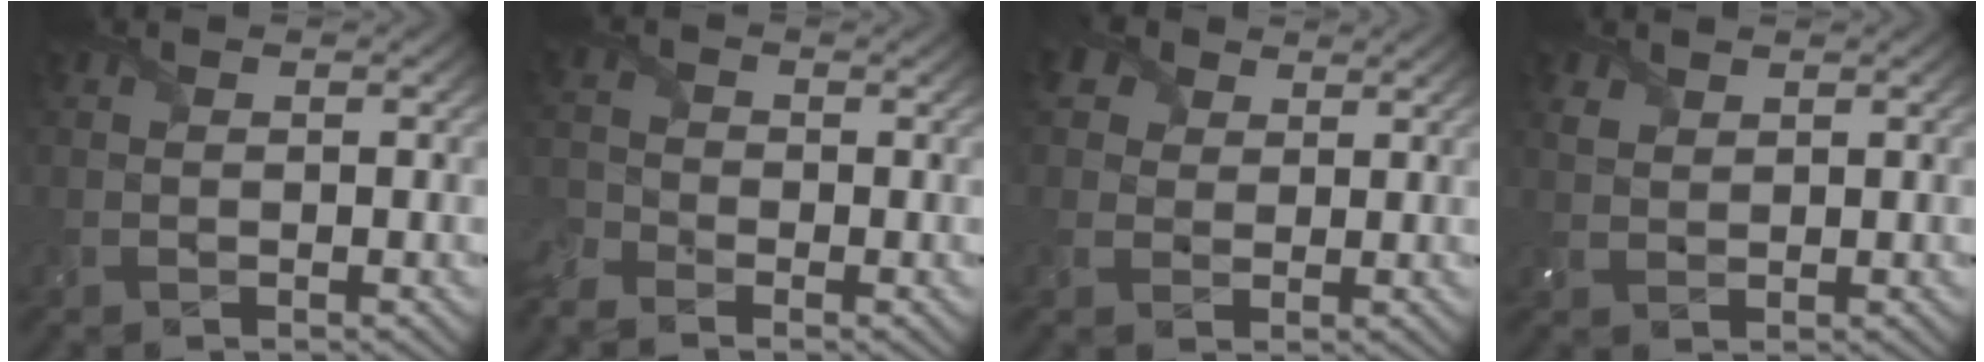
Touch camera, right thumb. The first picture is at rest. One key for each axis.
{"total": 4.4, "fx": -3.8, "fy": 1.8, "fz": 1.4, "tx": -0.037, "ty": -0.015, "tz": -0.083}
{"total": 5.2, "fx": 2.9, "fy": 3.8, "fz": 2.0, "tx": -0.074, "ty": 0.011, "tz": 0.053}
{"total": 1.7, "fx": 1.3, "fy": 1.0, "fz": 0.6, "tx": -0.020, "ty": 0.000, "tz": 0.028}